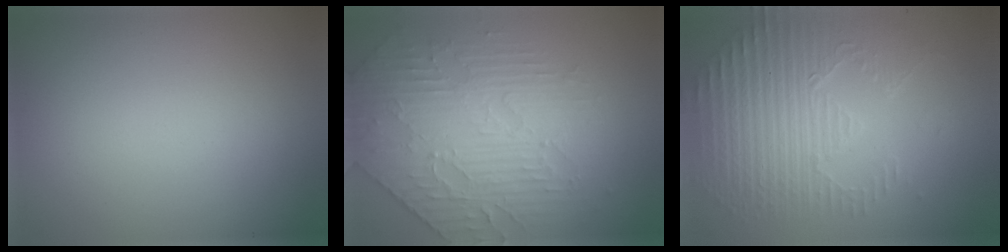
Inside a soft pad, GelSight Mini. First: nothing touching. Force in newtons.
{"total": 4.1, "press": 4.1, "slide": 0.1}
{"total": 5.4, "press": 3.6, "slide": 4.1}